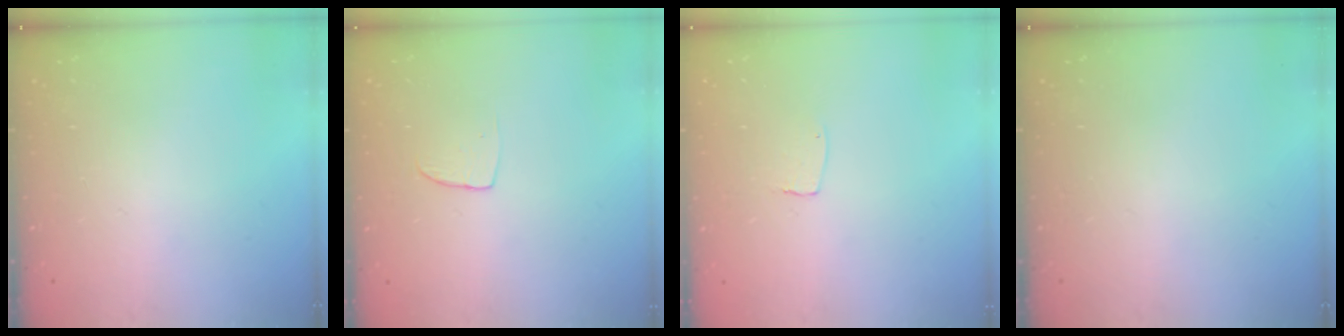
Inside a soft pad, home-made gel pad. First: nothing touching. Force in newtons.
{"total": 3.3, "press": 3.3, "slide": 0.2}
{"total": 3.1, "press": 3.1, "slide": 0.2}
{"total": 0.0}